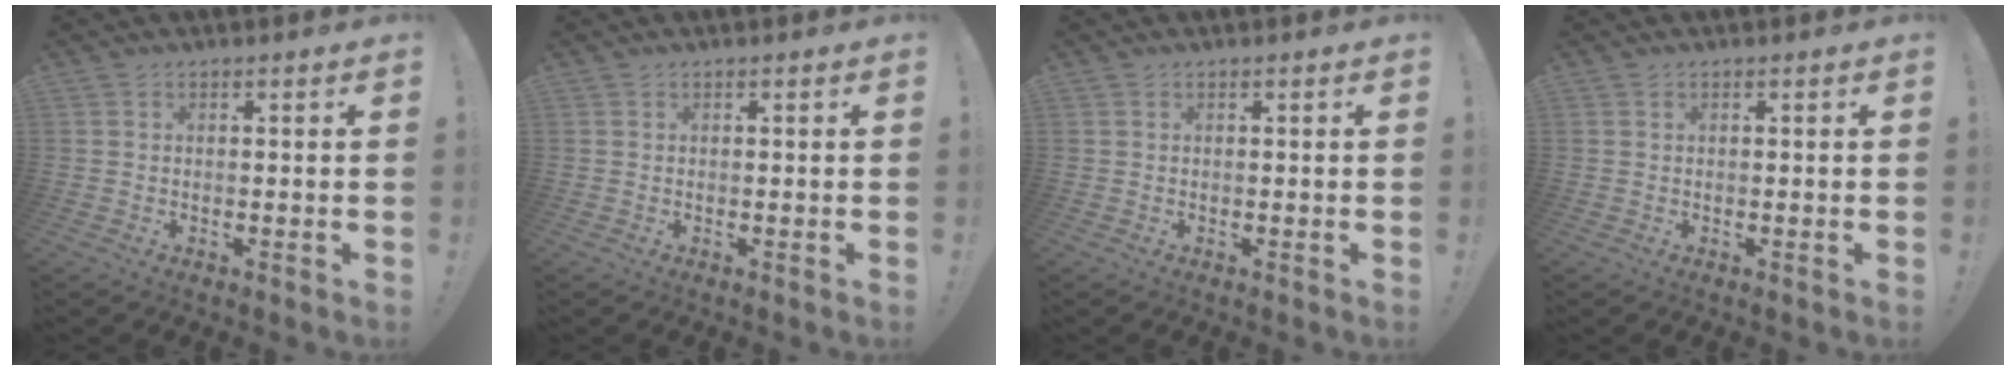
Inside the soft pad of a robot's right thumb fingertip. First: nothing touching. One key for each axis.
{"total": 0.0}
{"total": 0.0}
{"total": 0.0}